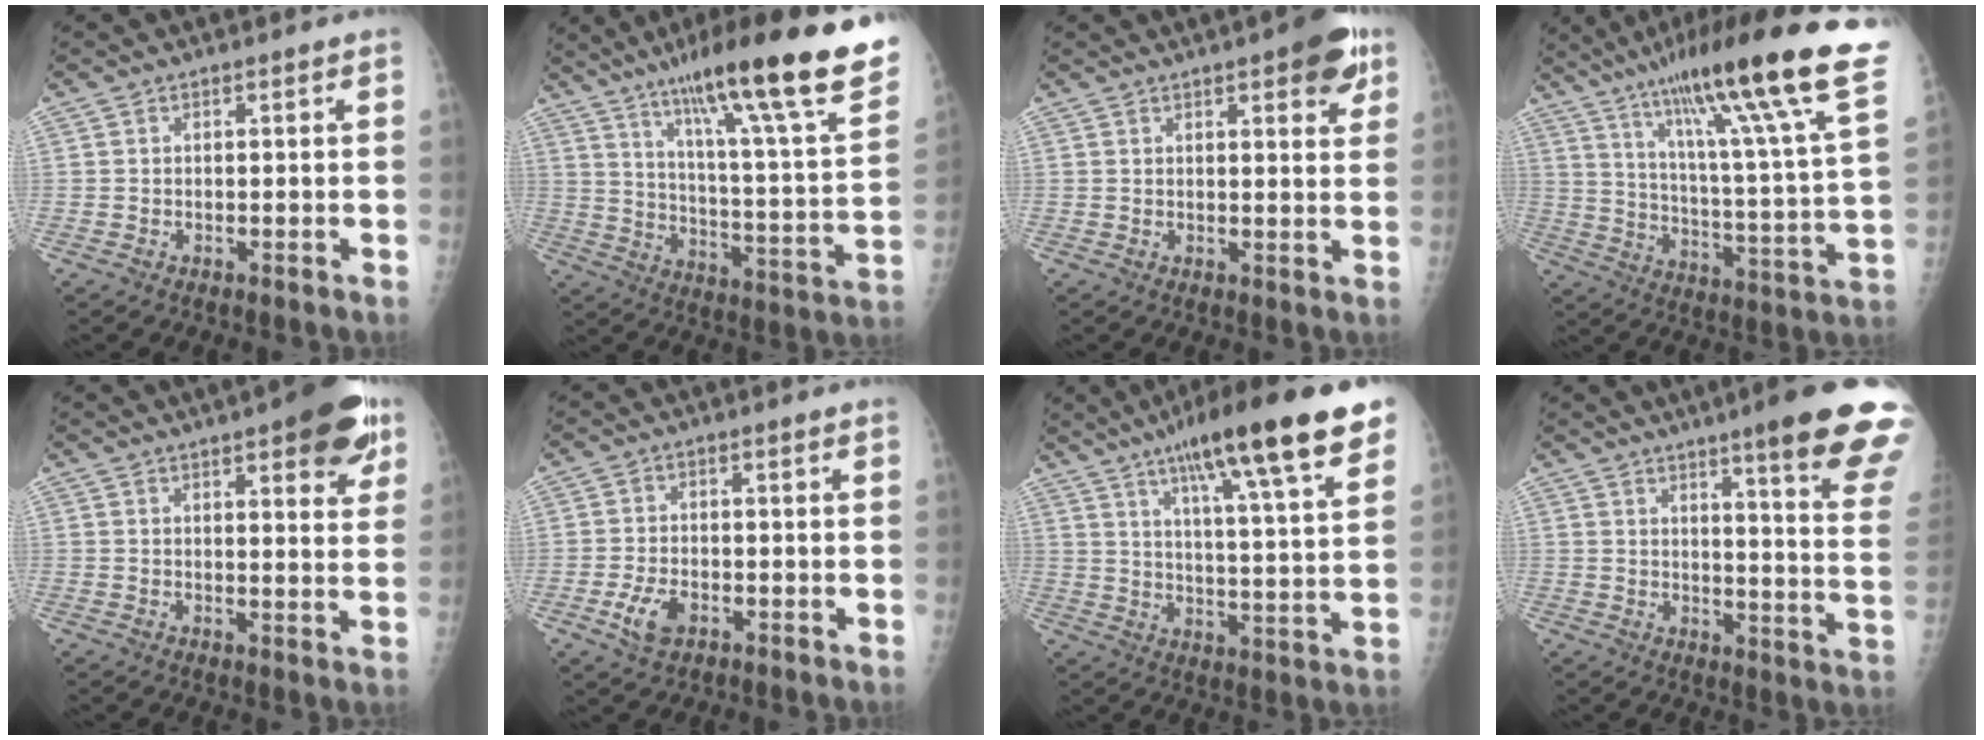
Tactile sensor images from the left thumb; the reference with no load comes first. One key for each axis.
{"total": 27.7, "fx": 18.7, "fy": 2.6, "fz": 20.3, "tx": -0.292, "ty": -0.066, "tz": 0.279}
{"total": 8.2, "fx": 4.4, "fy": 2.4, "fz": 6.5, "tx": -0.063, "ty": -0.013, "tz": 0.050}
{"total": 29.1, "fx": 18.9, "fy": 2.5, "fz": 22.0, "tx": -0.332, "ty": -0.065, "tz": 0.281}
{"total": 12.1, "fx": 6.6, "fy": 3.8, "fz": 9.5, "tx": -0.088, "ty": -0.022, "tz": 0.080}
{"total": 4.8, "fx": -2.1, "fy": 2.8, "fz": 3.3, "tx": -0.067, "ty": 0.005, "tz": -0.037}
{"total": 22.1, "fx": 13.6, "fy": 3.3, "fz": 17.1, "tx": -0.247, "ty": -0.033, "tz": 0.201}
{"total": 20.4, "fx": 13.8, "fy": 1.5, "fz": 15.0, "tx": -0.176, "ty": -0.074, "tz": 0.170}